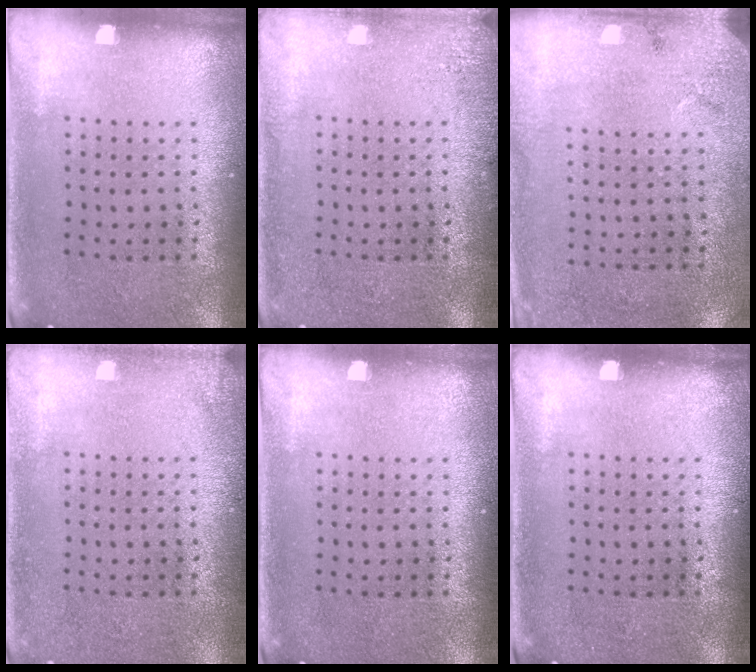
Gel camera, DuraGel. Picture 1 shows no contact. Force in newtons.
{"total": 1.6, "press": 1.6, "slide": 0.3}
{"total": 2.7, "press": 2.1, "slide": 1.7}
{"total": 1.1, "press": 1.1, "slide": 0.1}
{"total": 0.0}
{"total": 0.0}